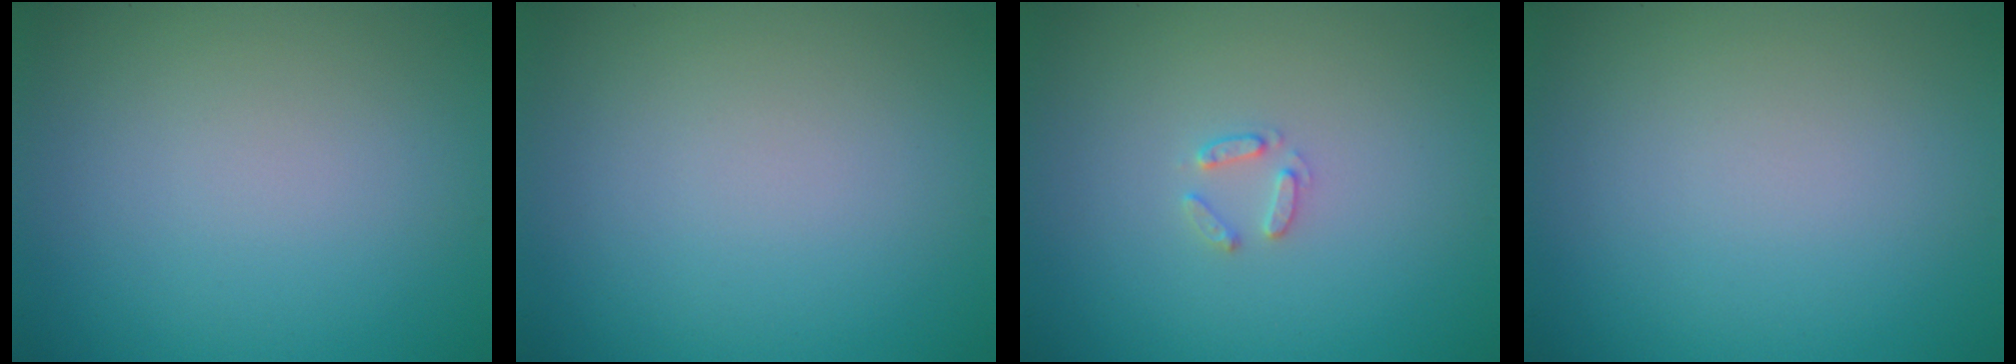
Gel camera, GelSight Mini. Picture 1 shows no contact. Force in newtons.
{"total": 0.0}
{"total": 1.1, "press": 1.1, "slide": 0.2}
{"total": 0.0}